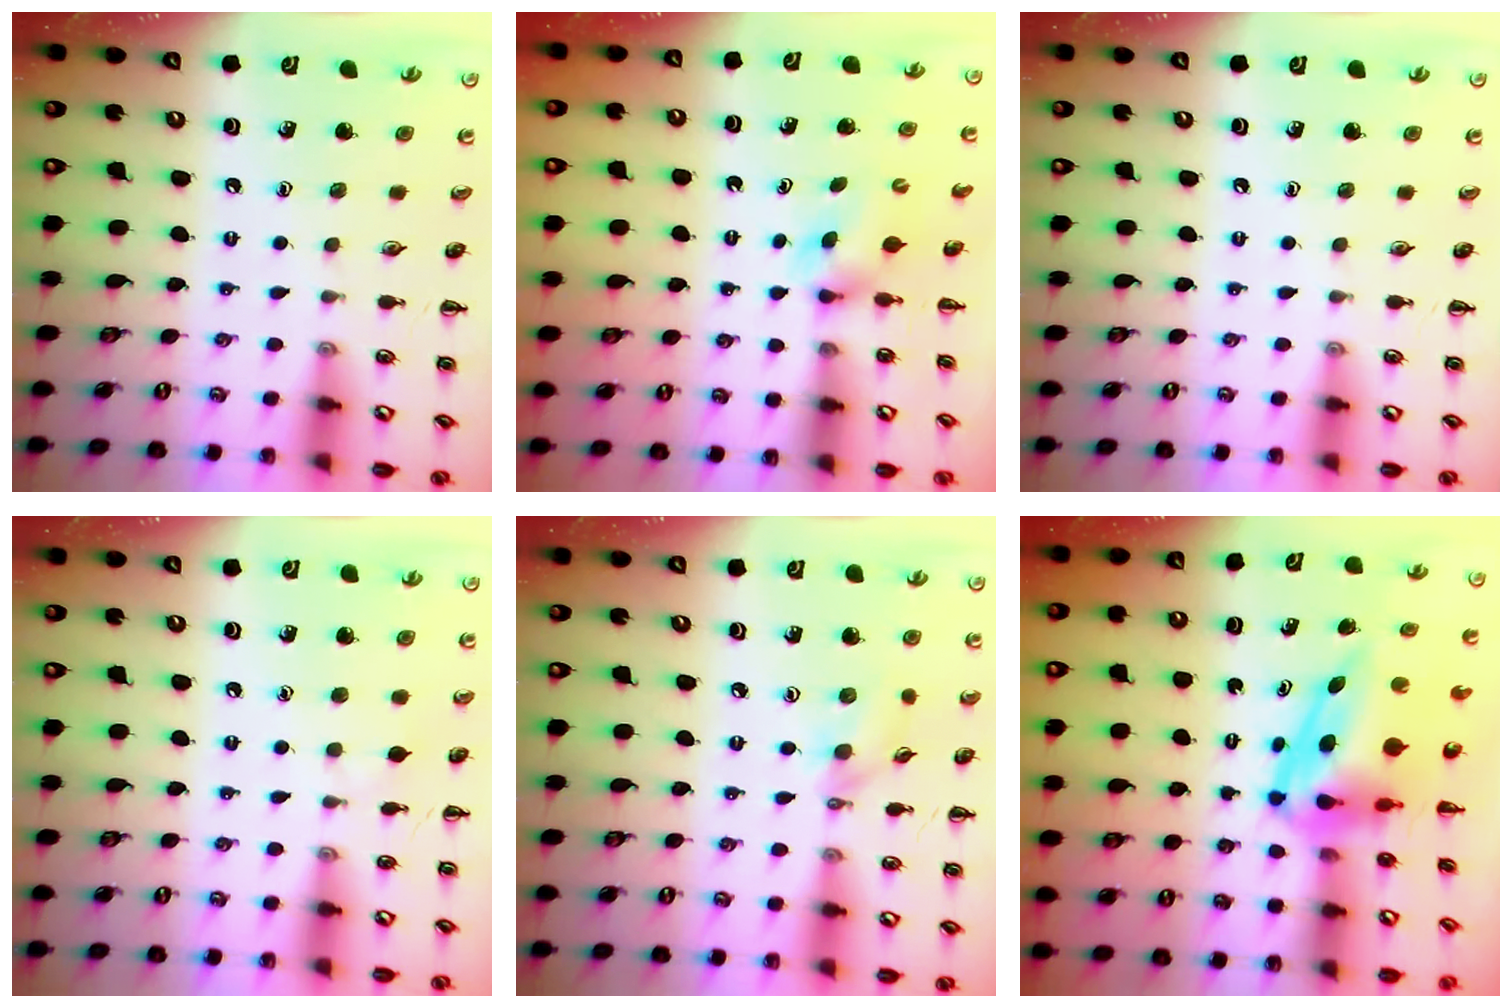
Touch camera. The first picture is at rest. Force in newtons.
{"total": 2.9, "press": 2.6, "slide": 1.3}
{"total": 0.0}
{"total": 4.0, "press": 3.8, "slide": 1.4}
{"total": 4.6, "press": 4.5, "slide": 0.8}
{"total": 8.2, "press": 7.9, "slide": 2.1}